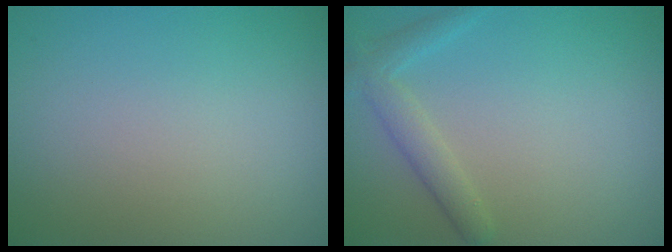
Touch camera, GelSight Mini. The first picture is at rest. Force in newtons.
{"total": 2.3, "press": 2.3, "slide": 0.1}